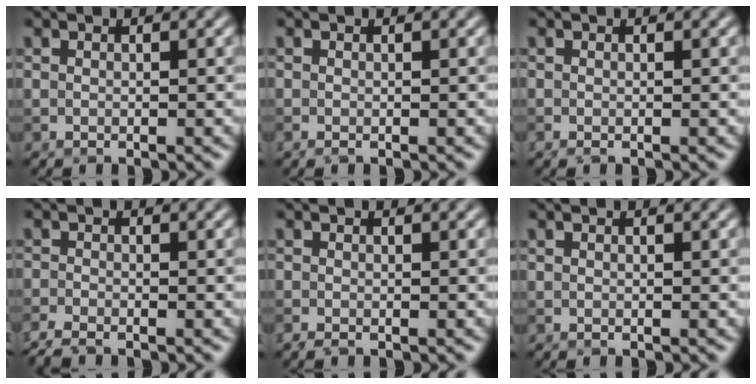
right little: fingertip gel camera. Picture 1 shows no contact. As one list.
[{"total": 0.0}, {"total": 0.0}, {"total": 2.0, "force": [-1.7, 0.2, 0.9], "torque": [-0.024, -0.008, -0.039]}, {"total": 0.7, "force": [-0.5, 0.1, 0.5], "torque": [-0.007, -0.003, -0.010]}, {"total": 0.0}]